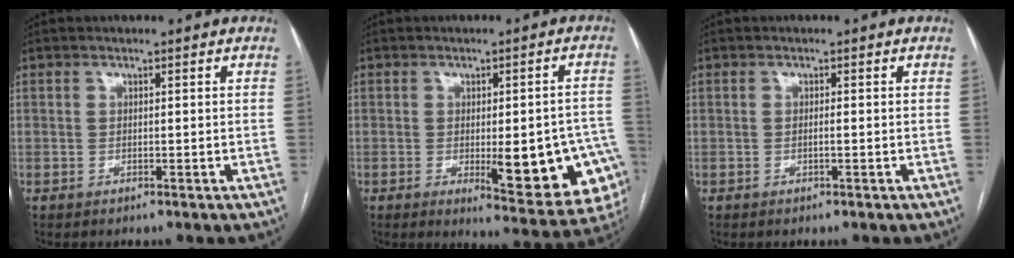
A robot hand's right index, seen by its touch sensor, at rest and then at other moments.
{"total": 15.8, "force": [-4.3, 4.5, 14.5], "torque": [-0.098, 0.013, -0.035]}
{"total": 0.6, "force": [-0.2, 0.0, 0.6], "torque": [-0.010, 0.001, -0.003]}